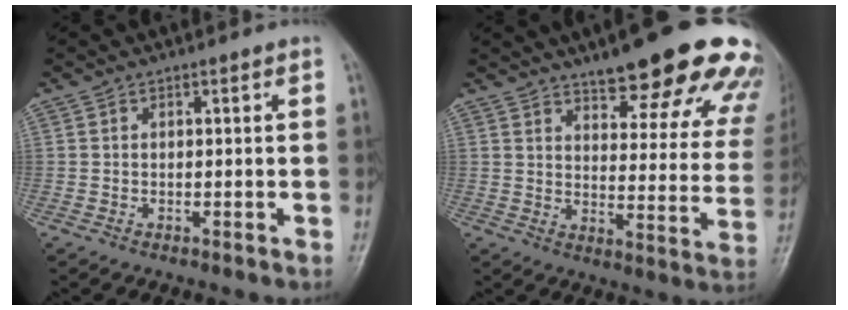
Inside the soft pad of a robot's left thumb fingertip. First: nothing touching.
{"total": 23.3, "force": [17.1, 6.5, 14.4], "torque": [-0.137, -0.080, 0.209]}